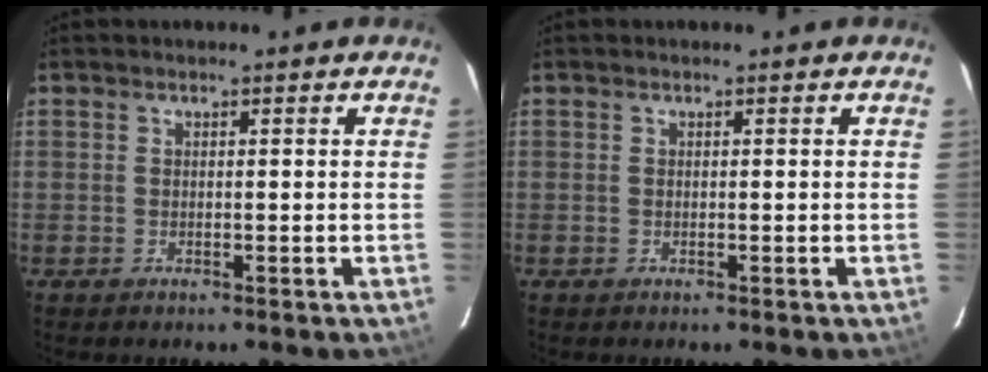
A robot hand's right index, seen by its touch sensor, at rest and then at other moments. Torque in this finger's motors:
{"motor_torque": [0.00, 0.00, 0.00, 0.00]}